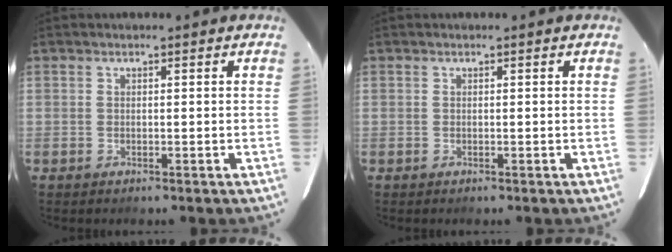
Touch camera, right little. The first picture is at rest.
{"total": 0.0}